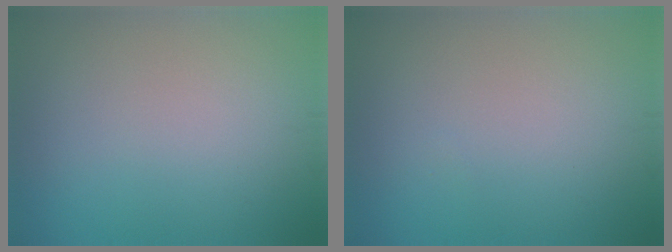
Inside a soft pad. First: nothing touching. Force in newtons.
{"total": 0.0}